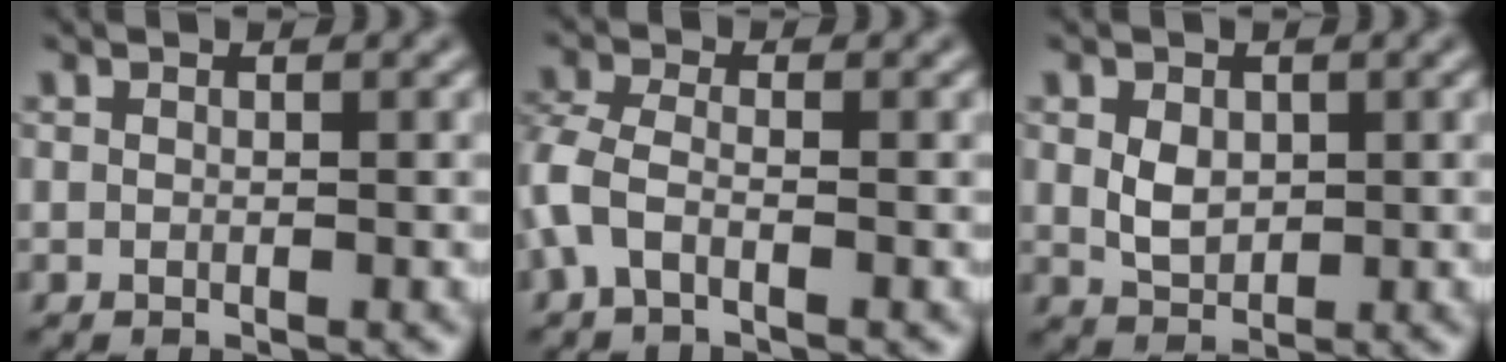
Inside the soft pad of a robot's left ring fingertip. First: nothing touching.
{"total": 2.7, "force": [-1.0, 1.4, 2.1], "torque": [-0.056, 0.004, -0.032]}
{"total": 2.4, "force": [0.5, 1.8, 1.5], "torque": [-0.032, -0.003, 0.012]}